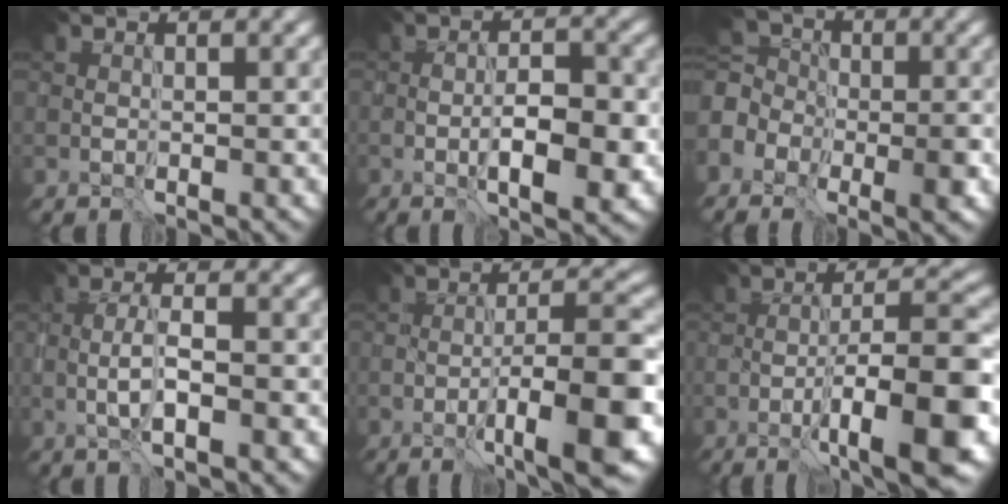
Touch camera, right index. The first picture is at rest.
{"total": 5.1, "force": [-1.1, 1.7, 4.6], "torque": [-0.075, -0.003, -0.015]}
{"total": 6.8, "force": [-3.0, 4.8, 3.7], "torque": [-0.070, 0.001, -0.067]}
{"total": 3.0, "force": [-0.6, 0.6, 2.8], "torque": [-0.055, 0.001, -0.012]}
{"total": 9.0, "force": [-4.0, 1.7, 7.9], "torque": [-0.099, 0.010, -0.059]}
{"total": 10.2, "force": [-4.5, 2.1, 8.9], "torque": [-0.117, 0.009, -0.066]}